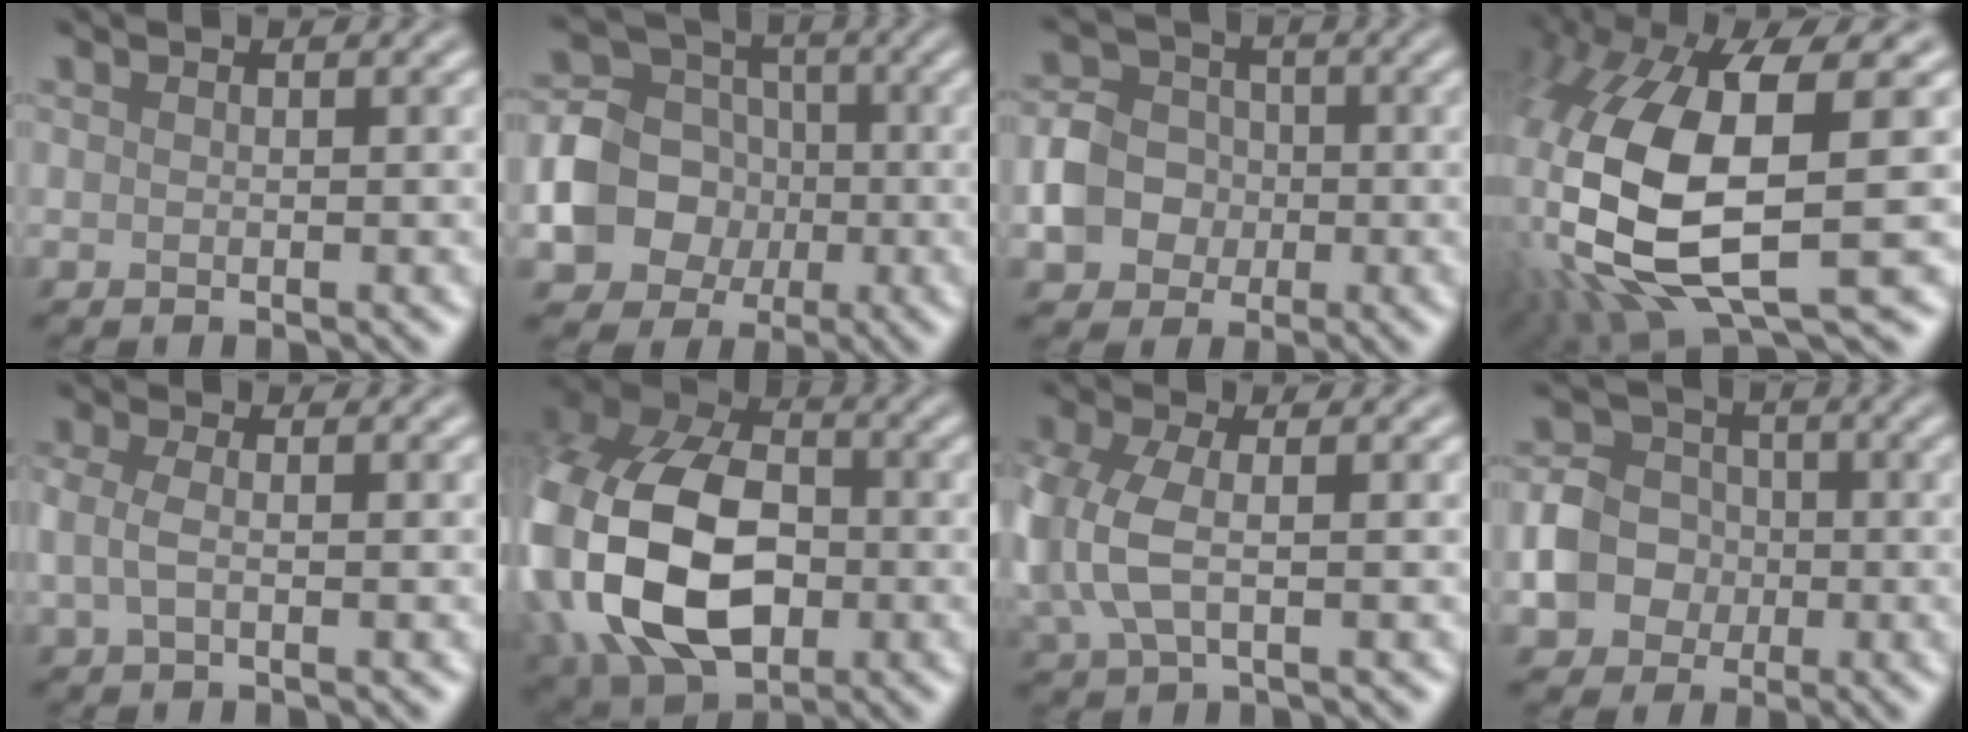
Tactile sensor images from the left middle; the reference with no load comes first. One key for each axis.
{"total": 9.1, "fx": -2.3, "fy": 7.9, "fz": 3.8, "tx": -0.062, "ty": -0.011, "tz": -0.059}
{"total": 5.2, "fx": -1.2, "fy": 4.5, "fz": 2.3, "tx": -0.033, "ty": 0.001, "tz": -0.031}
{"total": 14.1, "fx": -1.3, "fy": 5.7, "fz": 12.8, "tx": -0.289, "ty": -0.020, "tz": -0.021}
{"total": 2.1, "fx": 0.0, "fy": 1.0, "fz": 1.8, "tx": -0.047, "ty": 0.002, "tz": -0.007}
{"total": 17.8, "fx": -3.2, "fy": 12.6, "fz": 12.2, "tx": -0.286, "ty": -0.032, "tz": -0.055}
{"total": 5.5, "fx": -0.3, "fy": 3.2, "fz": 4.5, "tx": -0.124, "ty": 0.002, "tz": -0.012}
{"total": 5.9, "fx": -1.3, "fy": 5.1, "fz": 2.6, "tx": -0.030, "ty": -0.002, "tz": -0.036}